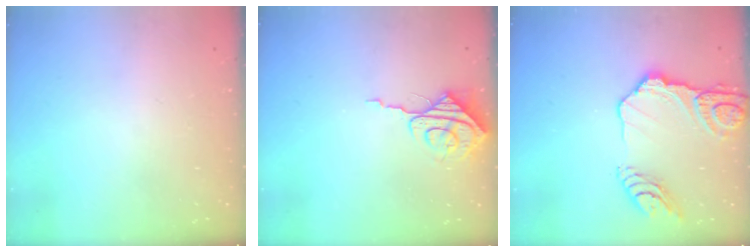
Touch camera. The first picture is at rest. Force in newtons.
{"total": 7.8, "press": 7.8, "slide": 0.7}
{"total": 16.6, "press": 16.5, "slide": 1.8}